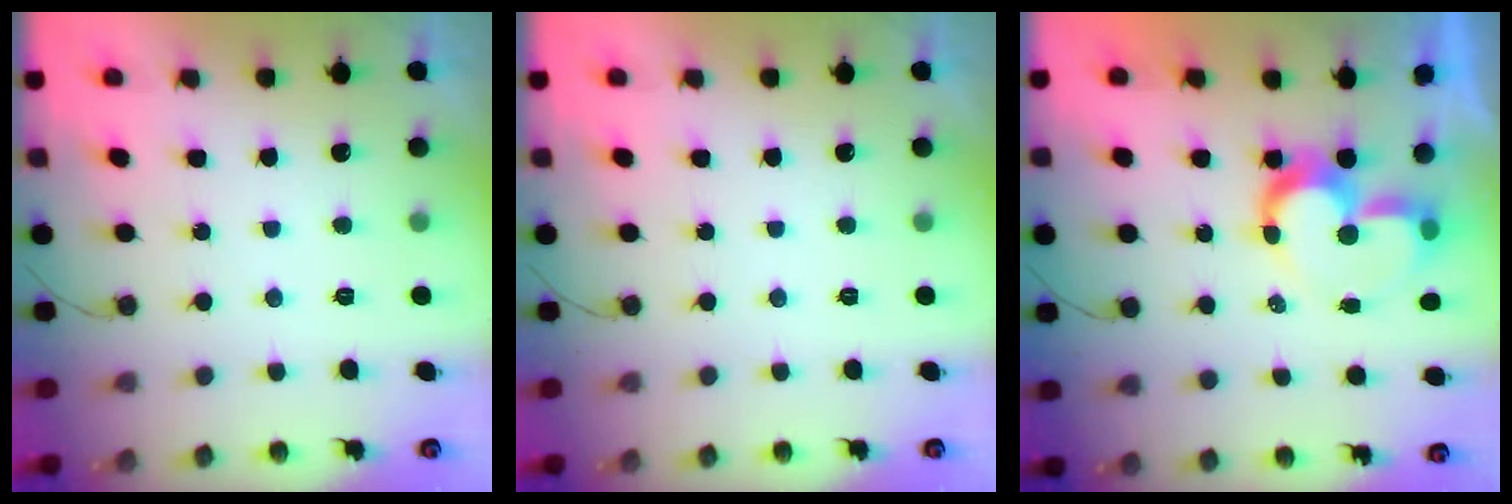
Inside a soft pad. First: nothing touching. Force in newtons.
{"total": 0.0}
{"total": 9.6, "press": 9.6, "slide": 0.7}